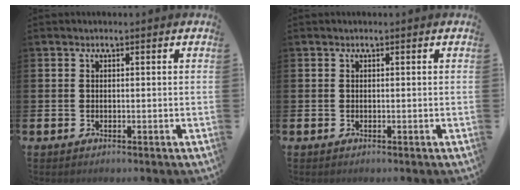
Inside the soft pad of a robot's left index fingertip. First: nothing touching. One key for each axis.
{"total": 0.0}